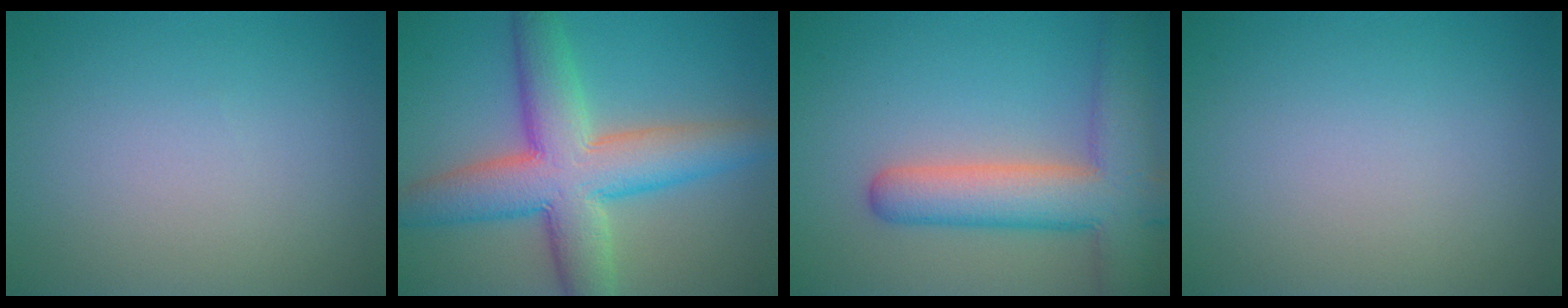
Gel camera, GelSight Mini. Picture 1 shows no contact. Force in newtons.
{"total": 9.6, "press": 9.6, "slide": 0.5}
{"total": 8.0, "press": 8.0, "slide": 0.7}
{"total": 0.0}